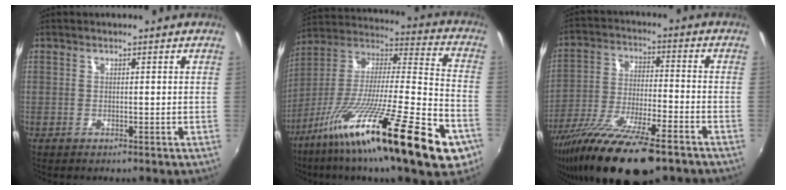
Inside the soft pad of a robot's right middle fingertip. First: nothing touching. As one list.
[{"total": 31.1, "force": [-17.8, 4.5, 25.1], "torque": [-0.397, -0.050, -0.295]}, {"total": 20.0, "force": [-14.4, 4.8, 13.1], "torque": [-0.254, -0.053, -0.250]}]